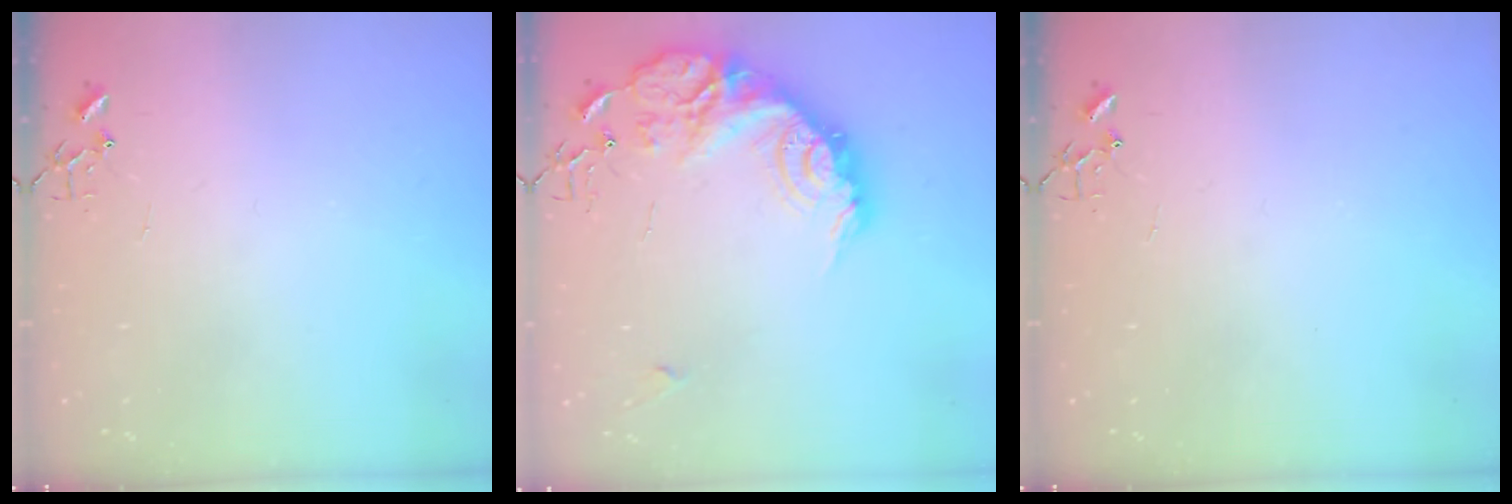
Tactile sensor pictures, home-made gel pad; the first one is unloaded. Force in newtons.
{"total": 19.4, "press": 19.4, "slide": 0.6}
{"total": 0.0}